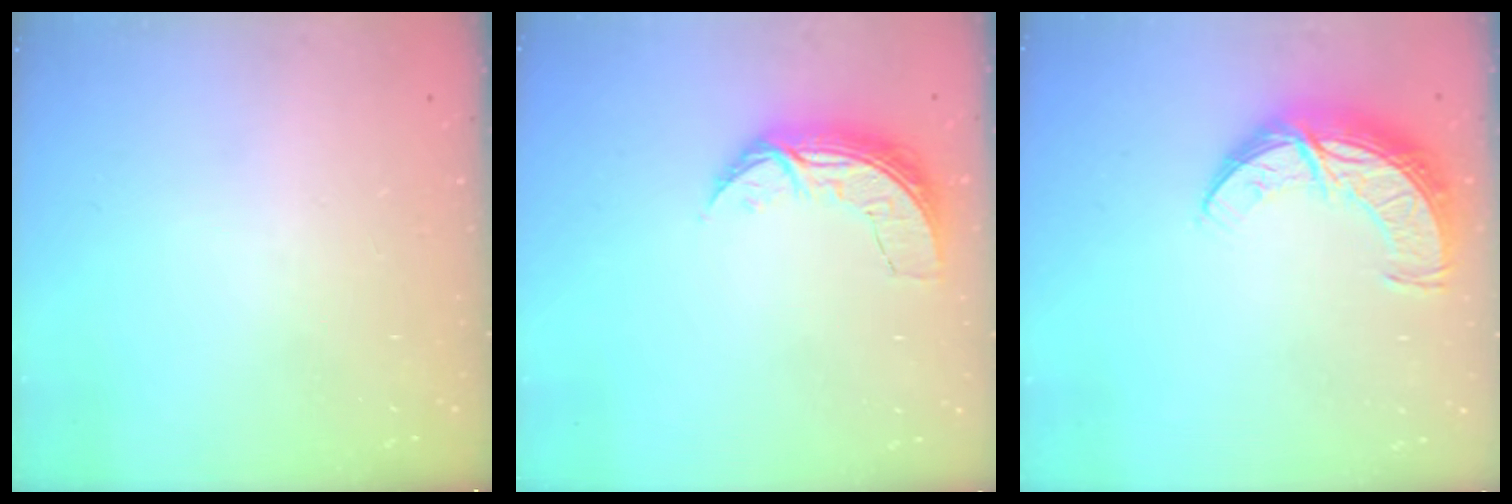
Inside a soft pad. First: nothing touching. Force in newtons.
{"total": 7.3, "press": 7.3, "slide": 0.4}
{"total": 10.6, "press": 10.6, "slide": 0.9}